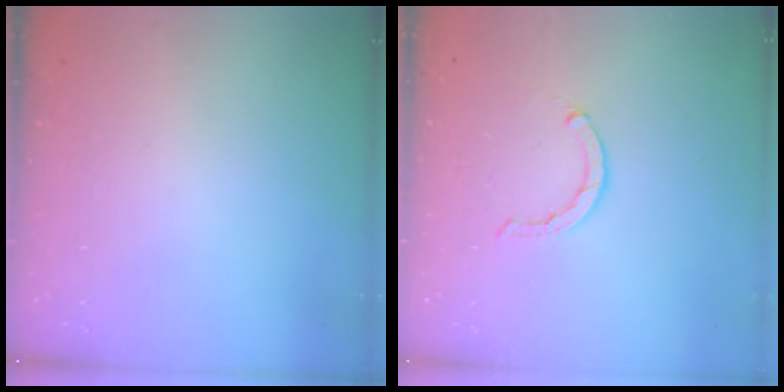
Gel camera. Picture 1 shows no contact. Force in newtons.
{"total": 1.6, "press": 1.5, "slide": 0.4}